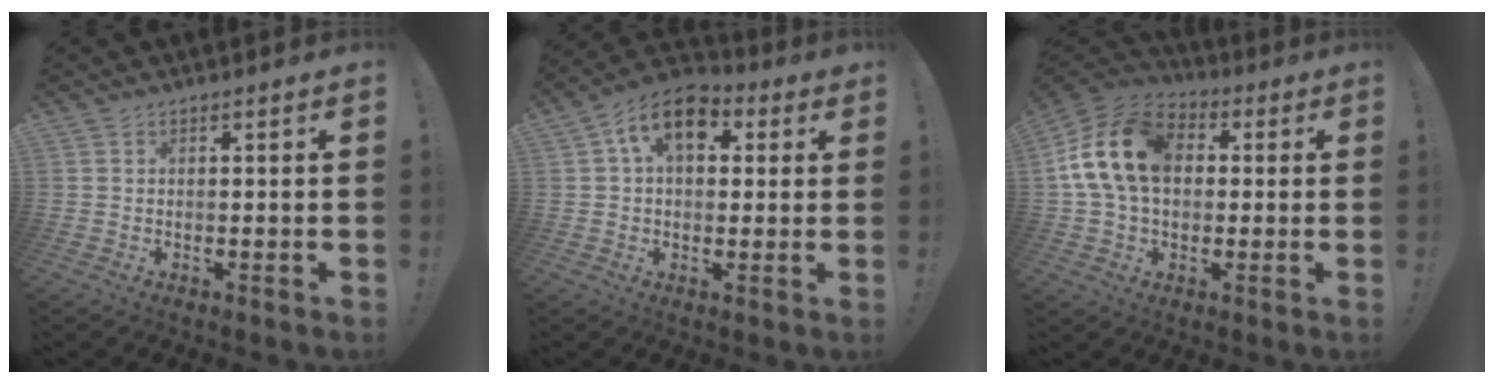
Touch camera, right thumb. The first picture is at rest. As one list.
[{"total": 11.7, "force": [4.1, 7.5, 8.0], "torque": [-0.129, 0.001, 0.077]}, {"total": 17.9, "force": [3.4, 12.4, 12.4], "torque": [-0.224, 0.011, 0.065]}]